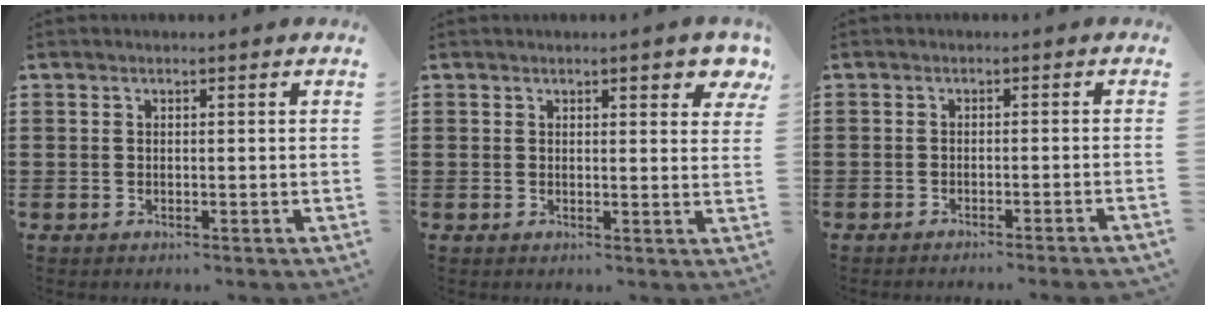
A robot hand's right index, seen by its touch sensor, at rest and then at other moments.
{"total": 2.7, "force": [1.9, 0.7, 1.8], "torque": [-0.025, 0.002, 0.030]}
{"total": 1.4, "force": [-1.3, -0.4, 0.5], "torque": [-0.009, 0.001, -0.025]}